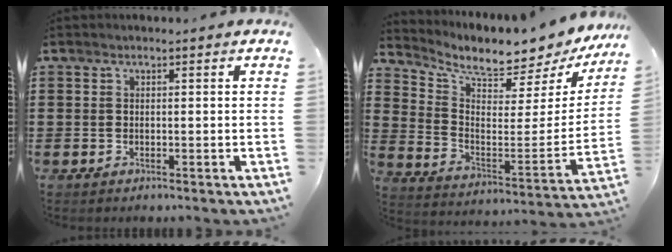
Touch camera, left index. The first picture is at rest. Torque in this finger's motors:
{"motor_torque": [2.14, 0.00, 0.33, 0.07]}